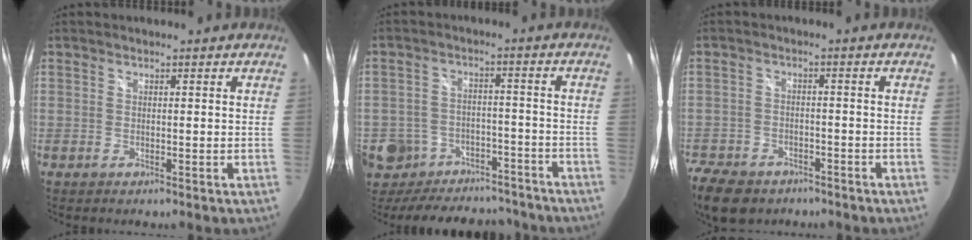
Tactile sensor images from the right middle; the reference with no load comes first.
{"total": 16.7, "force": [-13.0, 9.3, 4.9], "torque": [-0.117, 0.024, -0.167]}
{"total": 11.9, "force": [-7.9, 7.3, 5.1], "torque": [-0.151, -0.016, -0.131]}